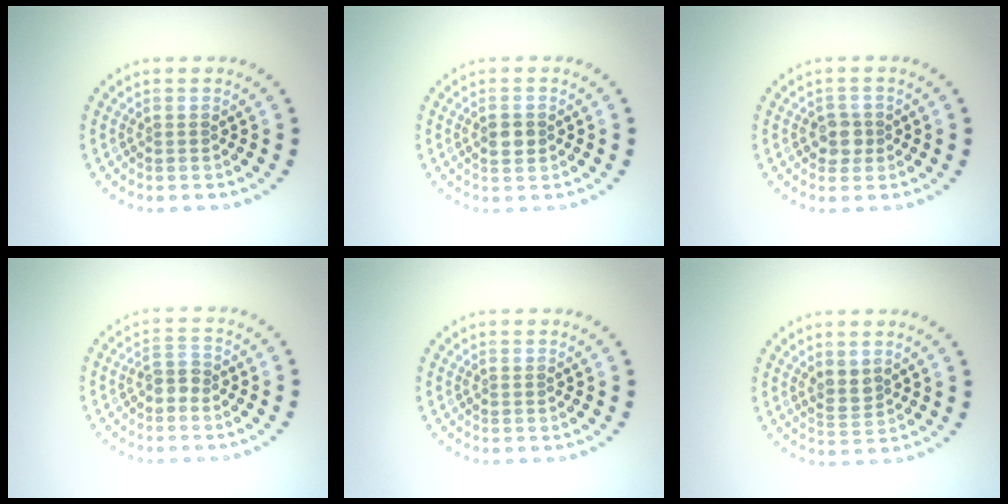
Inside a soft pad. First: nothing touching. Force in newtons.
{"total": 1.7, "press": 1.7, "slide": 0.1}
{"total": 1.9, "press": 1.8, "slide": 0.7}
{"total": 1.5, "press": 1.3, "slide": 0.9}
{"total": 0.0}
{"total": 1.8, "press": 1.5, "slide": 0.9}